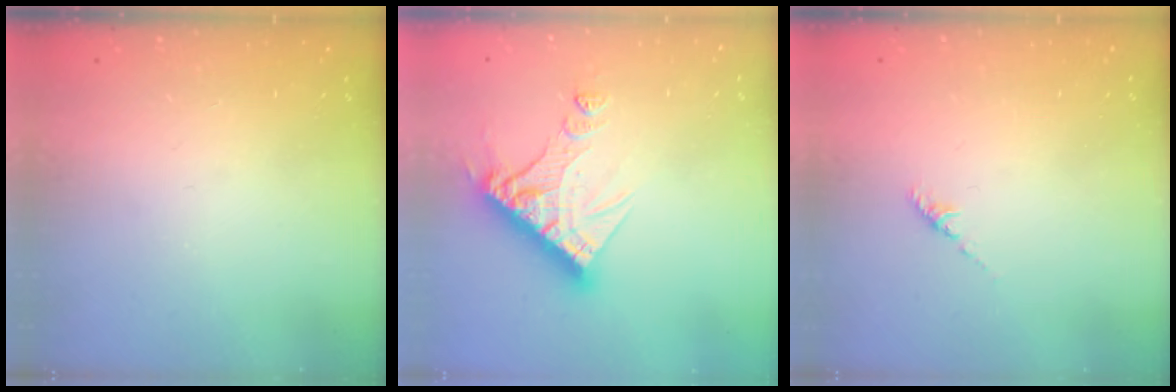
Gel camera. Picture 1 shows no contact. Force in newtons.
{"total": 13.4, "press": 13.4, "slide": 1.3}
{"total": 1.2, "press": 1.1, "slide": 0.5}